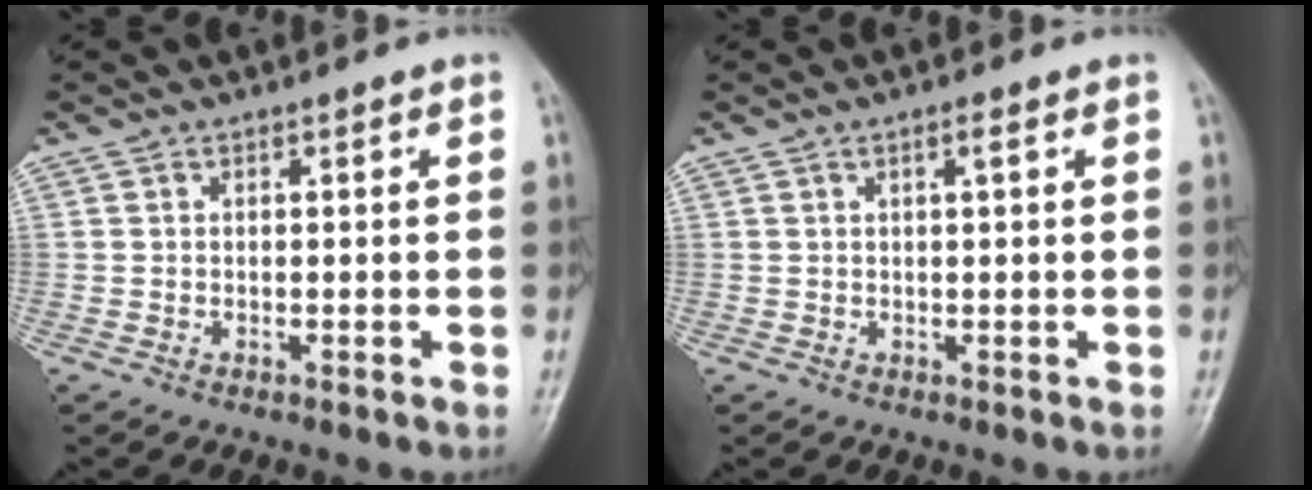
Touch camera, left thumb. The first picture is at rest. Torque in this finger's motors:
{"motor_torque": [-0.33, -0.28, 0.09, 0.06, -0.07]}